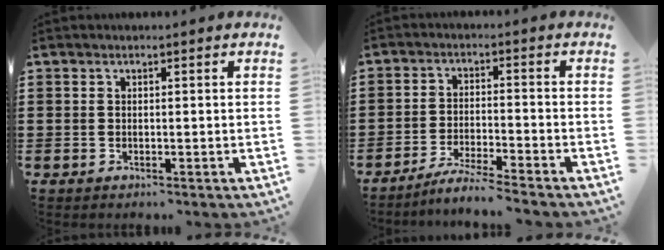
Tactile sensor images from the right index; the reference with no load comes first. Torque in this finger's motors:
{"motor_torque": [1.10, 0.99, -0.25, -0.01]}